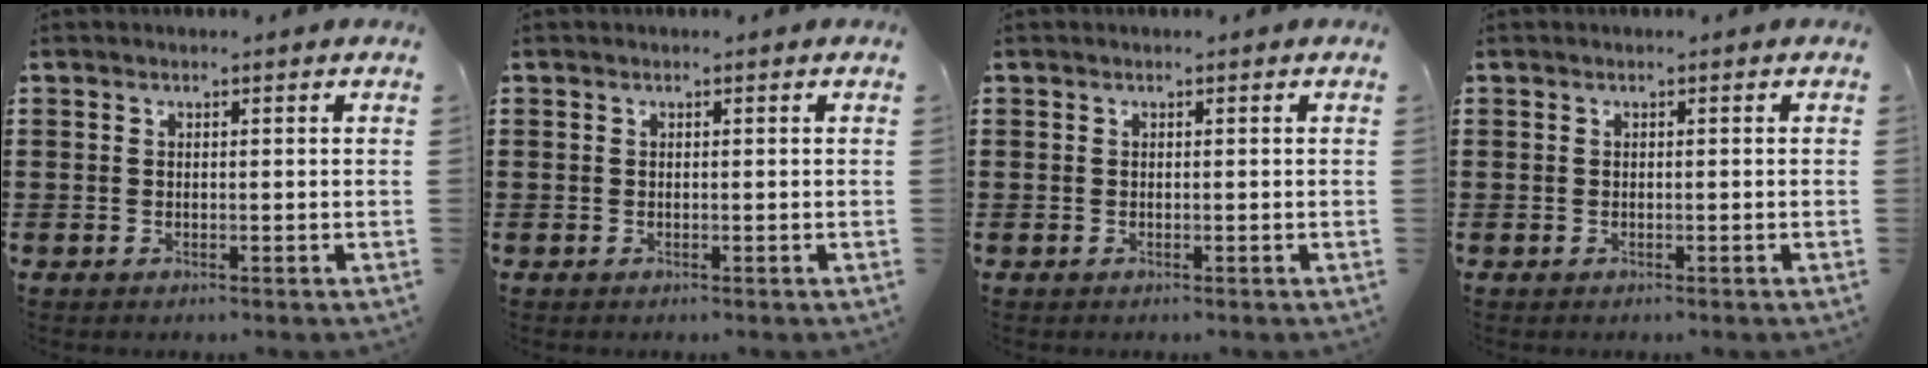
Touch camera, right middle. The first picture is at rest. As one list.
[{"total": 0.0}, {"total": 0.0}, {"total": 0.0}]